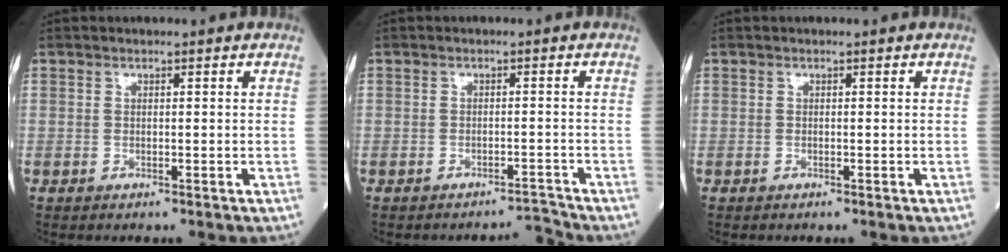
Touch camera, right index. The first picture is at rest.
{"total": 2.0, "force": [-1.9, -0.4, -0.5], "torque": [0.014, -0.002, -0.024]}
{"total": 0.0}